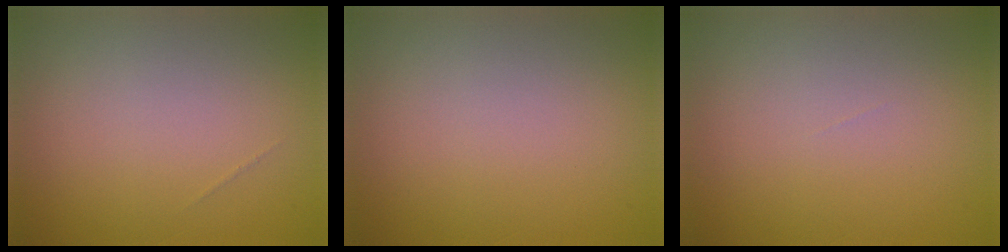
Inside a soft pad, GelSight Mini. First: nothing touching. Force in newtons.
{"total": 0.0}
{"total": 0.0}